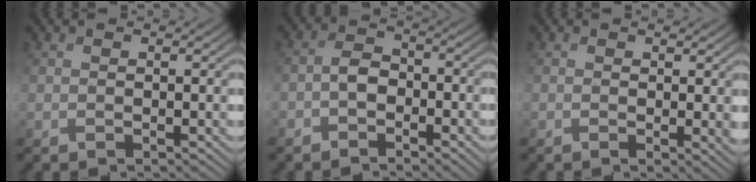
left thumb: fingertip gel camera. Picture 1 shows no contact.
{"total": 3.3, "force": [-2.1, 1.9, 1.6], "torque": [-0.033, 0.006, -0.051]}
{"total": 1.3, "force": [0.6, 0.3, 1.1], "torque": [-0.017, -0.006, 0.010]}